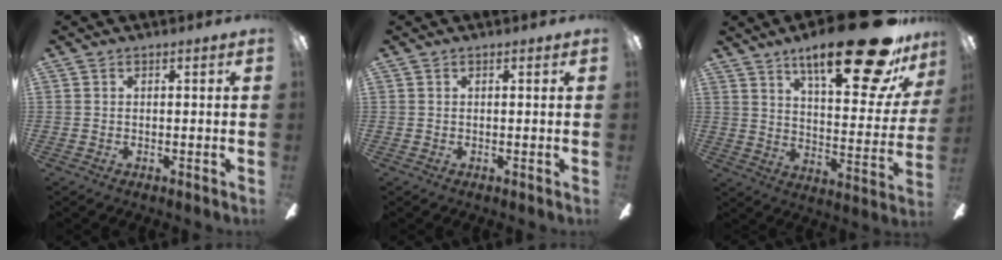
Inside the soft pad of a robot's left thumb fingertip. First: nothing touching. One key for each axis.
{"total": 0.0}
{"total": 26.7, "fx": 17.8, "fy": 7.4, "fz": 18.4, "tx": -0.268, "ty": -0.109, "tz": 0.280}